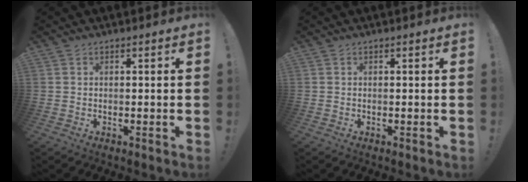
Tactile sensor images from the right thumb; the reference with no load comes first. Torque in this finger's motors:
{"motor_torque": [0.00, 0.00, 0.08, -0.09, 0.00]}